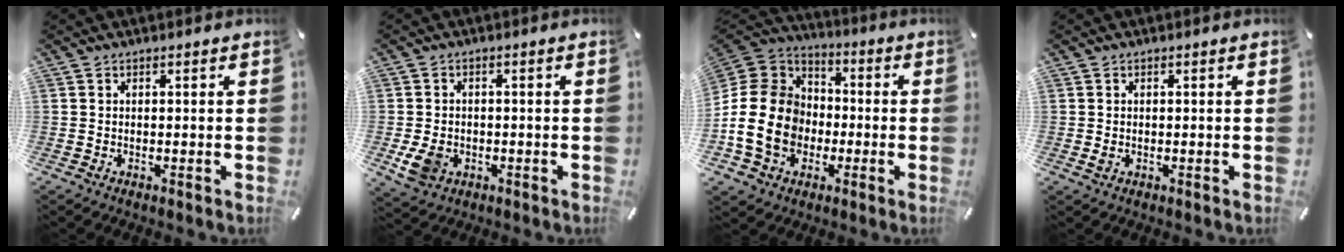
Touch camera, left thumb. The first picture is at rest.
{"total": 6.0, "force": [-1.5, 4.8, 3.4], "torque": [-0.074, 0.000, -0.028]}
{"total": 17.8, "force": [-4.6, 14.9, 8.6], "torque": [-0.196, 0.035, -0.085]}
{"total": 1.0, "force": [-0.1, 0.7, 0.7], "torque": [-0.014, 0.001, -0.002]}